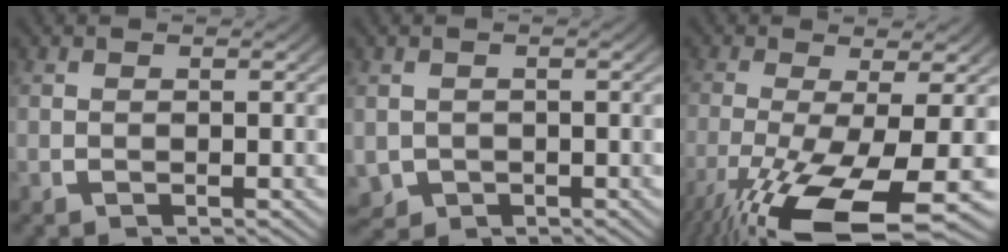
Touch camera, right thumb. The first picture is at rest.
{"total": 3.2, "force": [-0.8, 2.9, 1.1], "torque": [-0.038, -0.027, 0.002]}
{"total": 11.0, "force": [-3.8, 4.9, 9.1], "torque": [-0.185, -0.043, -0.032]}